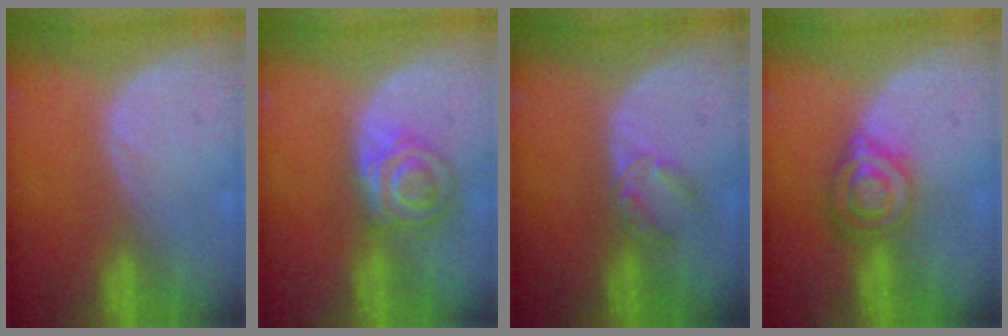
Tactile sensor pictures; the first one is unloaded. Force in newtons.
{"total": 6.0, "press": 5.5, "slide": 2.3}
{"total": 2.9, "press": 2.7, "slide": 1.0}
{"total": 6.5, "press": 5.8, "slide": 2.9}